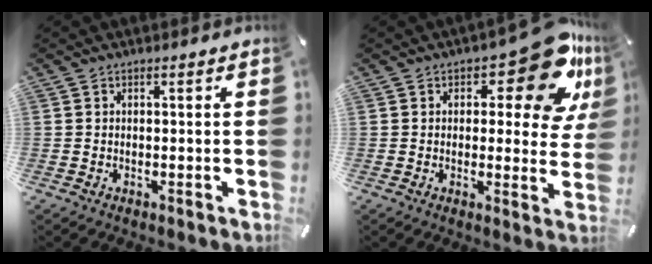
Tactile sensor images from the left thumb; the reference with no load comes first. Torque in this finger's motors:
{"motor_torque": [0.65, 0.47, 0.18, -0.02, 0.02]}